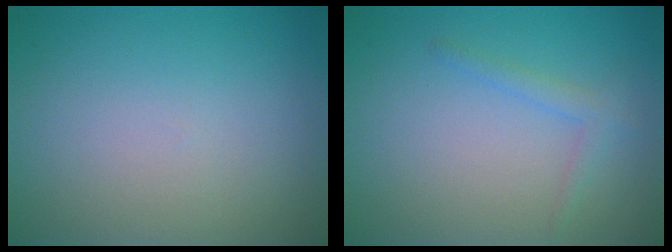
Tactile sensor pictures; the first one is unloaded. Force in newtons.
{"total": 1.4, "press": 1.4, "slide": 0.1}